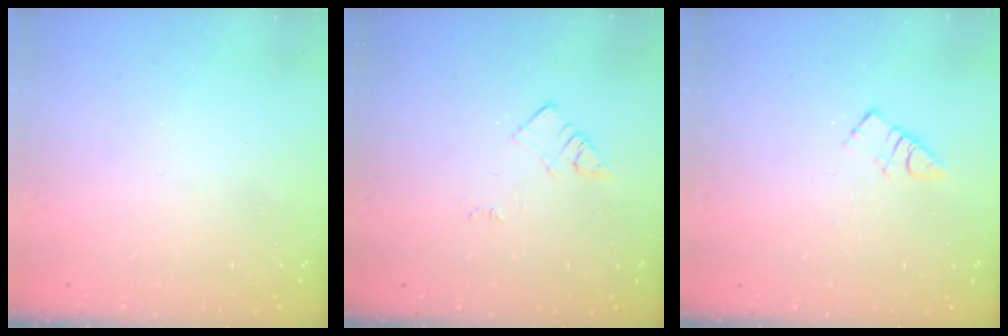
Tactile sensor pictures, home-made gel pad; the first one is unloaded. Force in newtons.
{"total": 2.1, "press": 2.1, "slide": 0.3}
{"total": 3.9, "press": 3.9, "slide": 0.3}